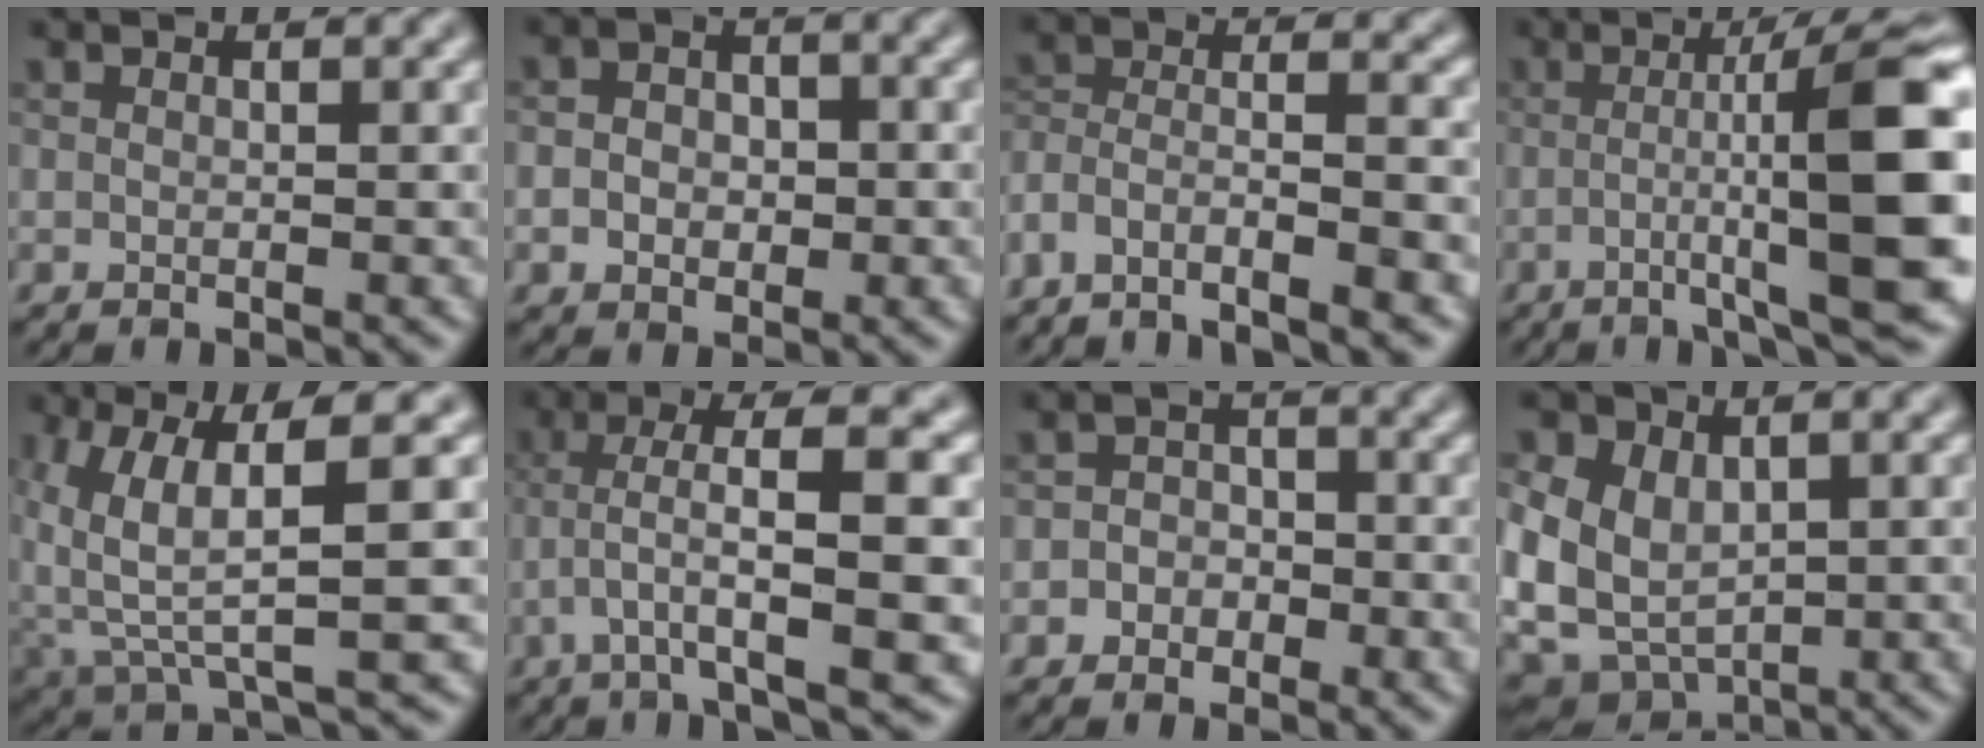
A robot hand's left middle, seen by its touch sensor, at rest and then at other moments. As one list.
[{"total": 3.6, "force": [-0.3, 3.0, 2.0], "torque": [-0.025, -0.006, -0.031]}, {"total": 5.9, "force": [-4.6, 1.3, 3.6], "torque": [-0.066, -0.004, -0.096]}, {"total": 12.8, "force": [-1.2, 2.2, 12.5], "torque": [-0.159, 0.012, -0.023]}, {"total": 7.0, "force": [2.1, 2.1, 6.4], "torque": [-0.143, -0.014, 0.039]}, {"total": 7.5, "force": [-1.0, 1.5, 7.3], "torque": [-0.130, 0.010, -0.025]}, {"total": 3.3, "force": [-1.2, 3.0, 0.7], "torque": [0.020, 0.000, -0.048]}, {"total": 7.4, "force": [0.5, 5.5, 4.9], "torque": [-0.119, -0.019, 0.011]}]